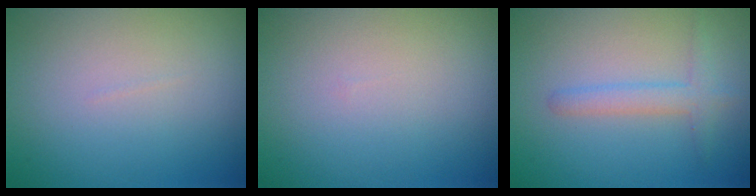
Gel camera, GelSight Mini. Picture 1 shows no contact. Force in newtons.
{"total": 0.0}
{"total": 2.0, "press": 2.0, "slide": 0.1}